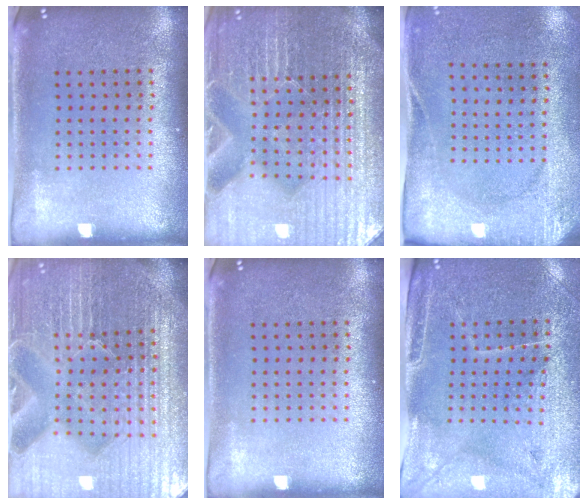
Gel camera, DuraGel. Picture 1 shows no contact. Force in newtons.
{"total": 5.7, "press": 5.2, "slide": 2.2}
{"total": 2.7, "press": 2.1, "slide": 1.7}
{"total": 6.7, "press": 5.9, "slide": 3.2}
{"total": 0.0}
{"total": 3.3, "press": 3.1, "slide": 1.1}